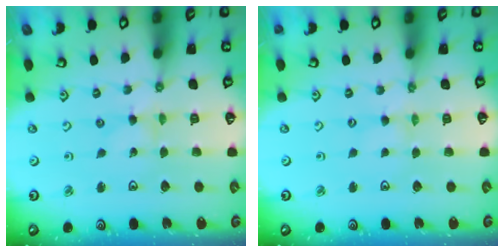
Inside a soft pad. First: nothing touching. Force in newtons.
{"total": 1.0, "press": 1.0, "slide": 0.2}